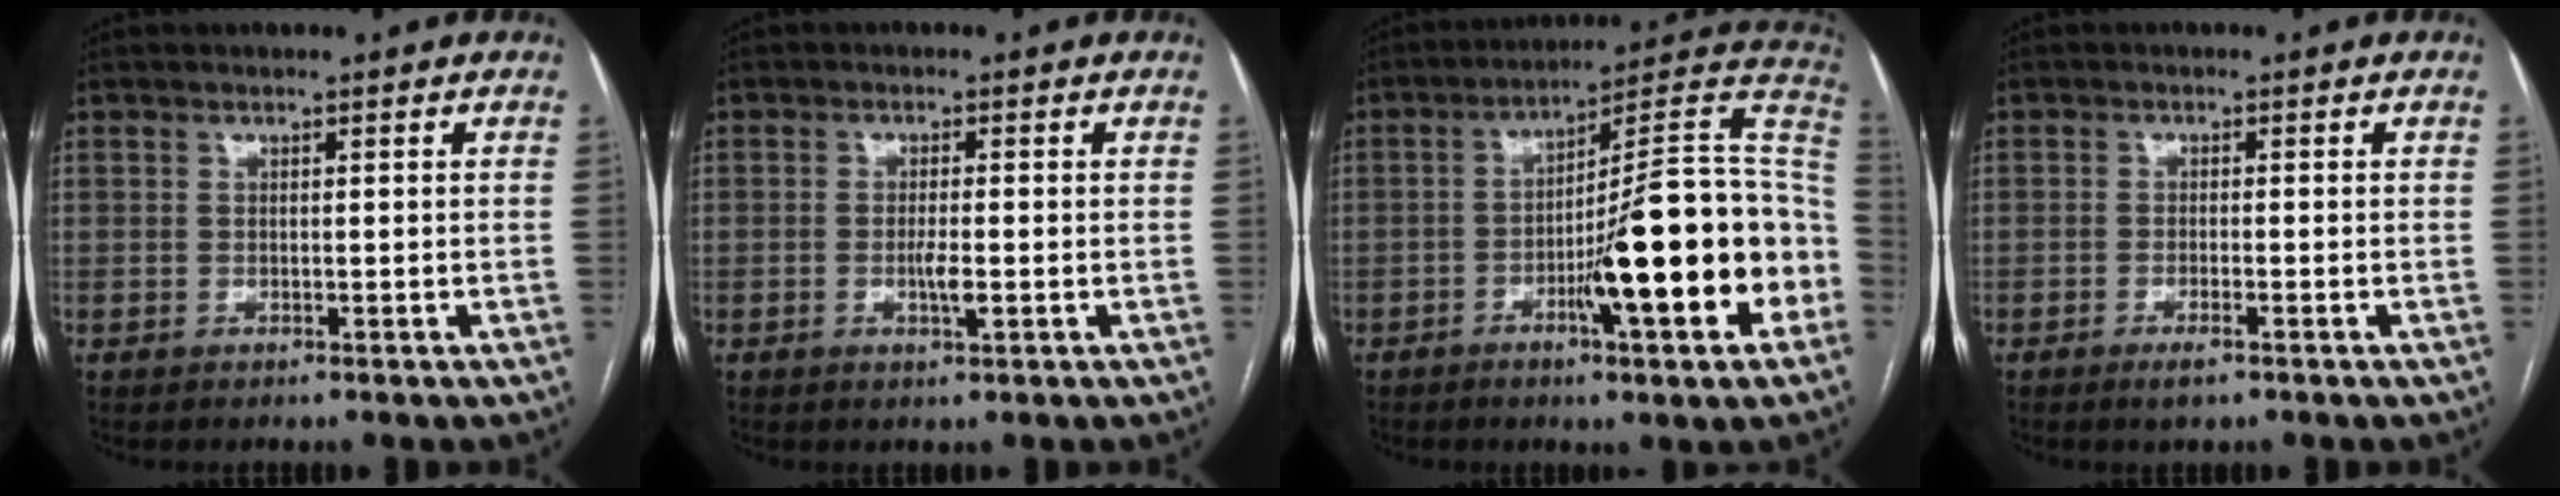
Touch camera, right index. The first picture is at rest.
{"total": 2.7, "force": [-0.7, 0.4, 2.6], "torque": [-0.052, -0.003, -0.010]}
{"total": 21.3, "force": [-5.6, 2.2, 20.5], "torque": [-0.237, 0.019, -0.081]}
{"total": 2.1, "force": [-1.4, 0.3, 1.5], "torque": [-0.029, -0.003, -0.024]}